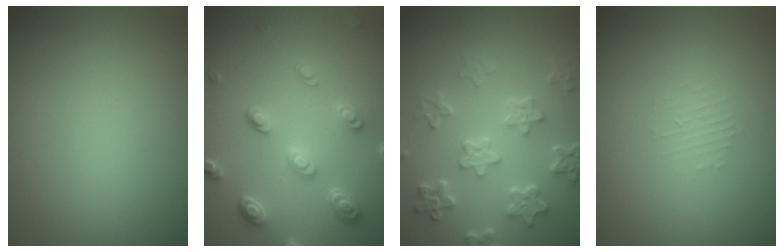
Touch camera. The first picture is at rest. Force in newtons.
{"total": 4.5, "press": 3.6, "slide": 2.6}
{"total": 5.8, "press": 4.4, "slide": 3.8}
{"total": 0.9, "press": 0.9, "slide": 0.2}